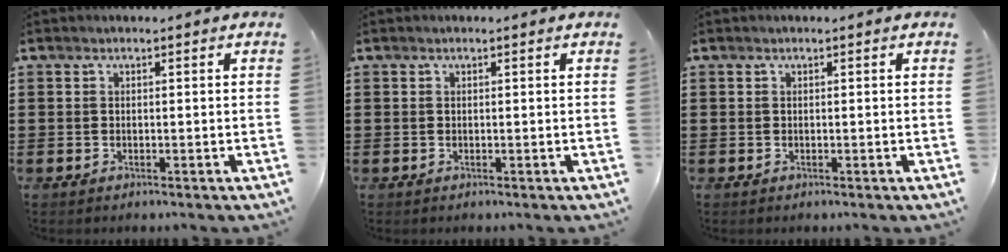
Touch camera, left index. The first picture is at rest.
{"total": 0.0}
{"total": 0.0}